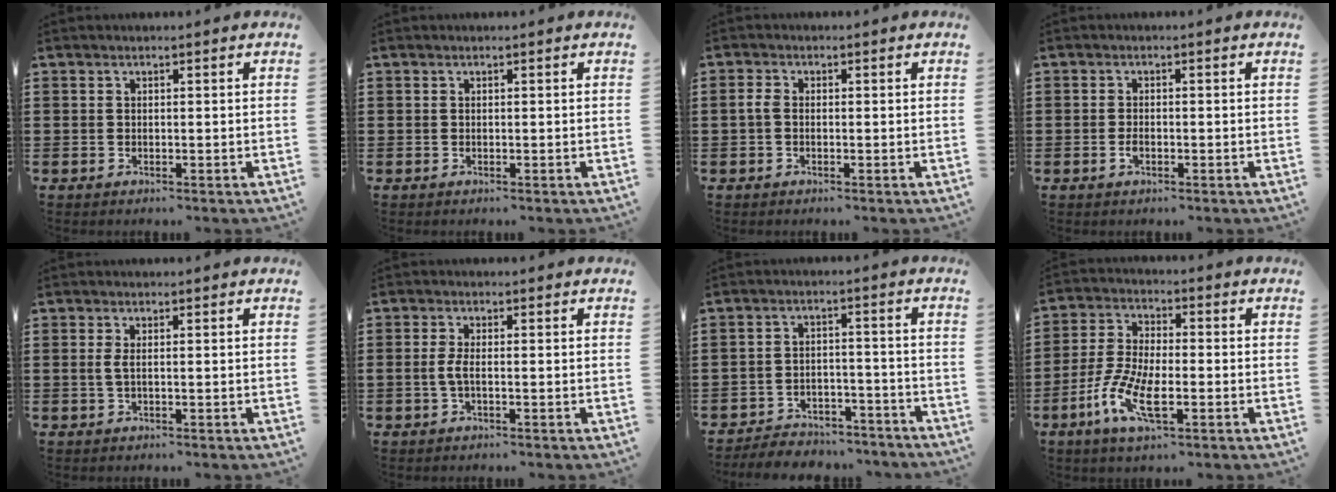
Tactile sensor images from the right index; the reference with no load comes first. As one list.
[{"total": 0.0}, {"total": 1.6, "force": [-0.4, 0.9, 1.2], "torque": [-0.040, -0.005, -0.013]}, {"total": 1.4, "force": [-0.6, 0.6, 1.1], "torque": [-0.031, -0.005, -0.012]}, {"total": 1.5, "force": [0.0, 0.2, 1.5], "torque": [-0.037, -0.005, -0.003]}, {"total": 2.3, "force": [-0.6, 0.4, 2.2], "torque": [-0.064, -0.010, -0.018]}, {"total": 4.6, "force": [-4.4, 1.0, 0.3], "torque": [-0.007, 0.010, -0.091]}, {"total": 8.8, "force": [-3.6, 2.9, 7.5], "torque": [-0.183, -0.016, -0.072]}]